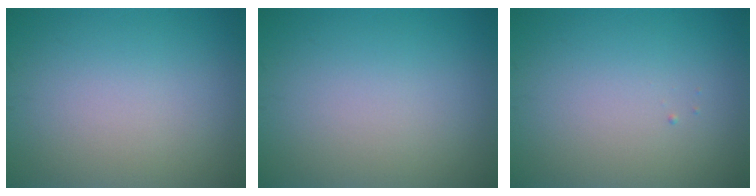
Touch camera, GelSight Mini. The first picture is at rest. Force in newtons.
{"total": 0.0}
{"total": 0.0}